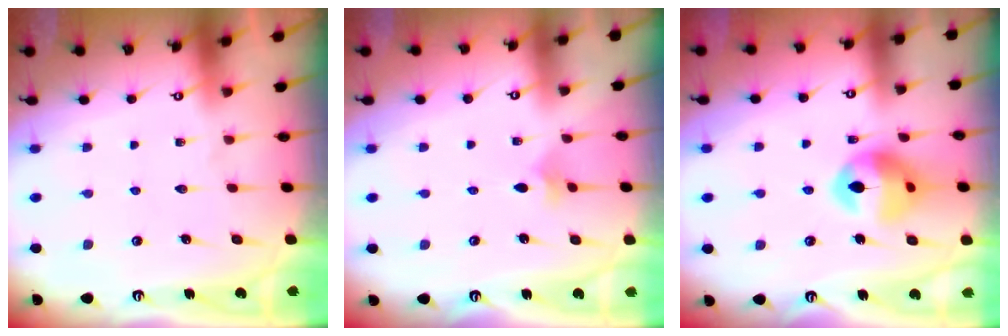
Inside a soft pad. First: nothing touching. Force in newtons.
{"total": 2.5, "press": 2.4, "slide": 0.6}
{"total": 13.7, "press": 13.6, "slide": 1.6}